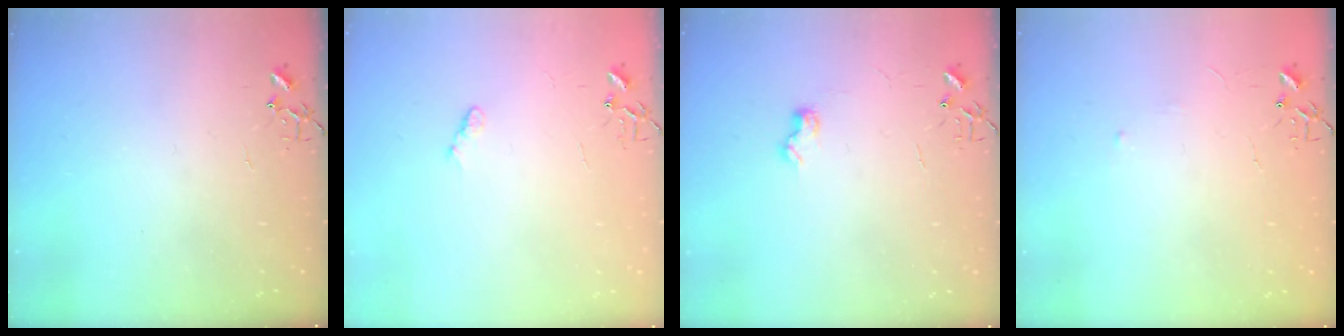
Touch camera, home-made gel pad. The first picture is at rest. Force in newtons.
{"total": 5.9, "press": 5.8, "slide": 0.7}
{"total": 6.3, "press": 6.3, "slide": 0.8}
{"total": 2.9, "press": 2.9, "slide": 0.4}